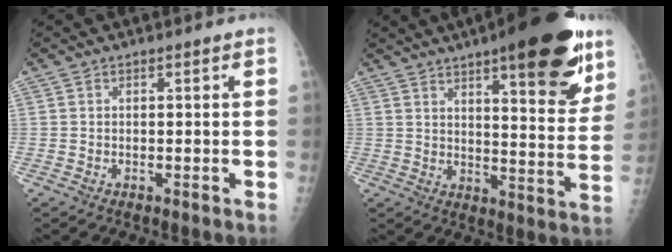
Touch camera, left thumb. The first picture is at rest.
{"total": 21.9, "force": [13.1, 6.1, 16.5], "torque": [-0.194, -0.051, 0.180]}